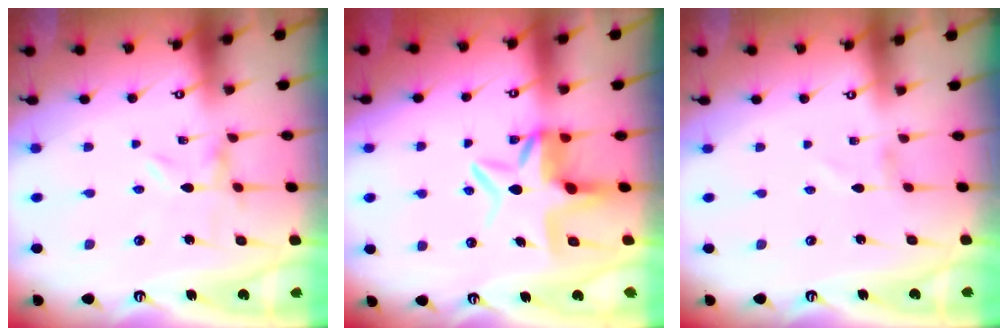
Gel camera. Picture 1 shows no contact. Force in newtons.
{"total": 7.9, "press": 7.4, "slide": 2.6}
{"total": 1.5, "press": 1.5, "slide": 0.1}